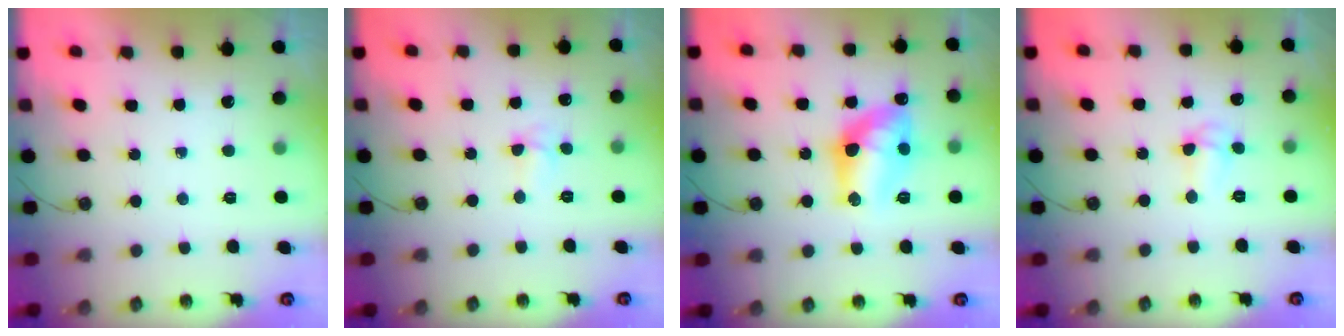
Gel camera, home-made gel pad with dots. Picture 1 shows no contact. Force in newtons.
{"total": 4.2, "press": 2.8, "slide": 3.1}
{"total": 12.7, "press": 12.7, "slide": 1.0}
{"total": 3.5, "press": 3.3, "slide": 1.1}